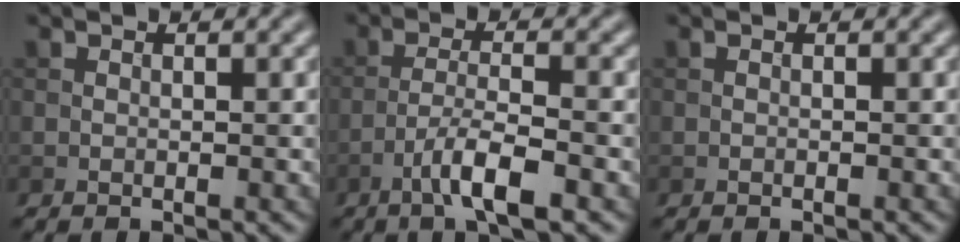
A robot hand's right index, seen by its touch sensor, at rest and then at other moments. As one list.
[{"total": 4.6, "force": [-2.4, 0.8, 3.8], "torque": [-0.071, 0.007, -0.049]}, {"total": 0.0}]